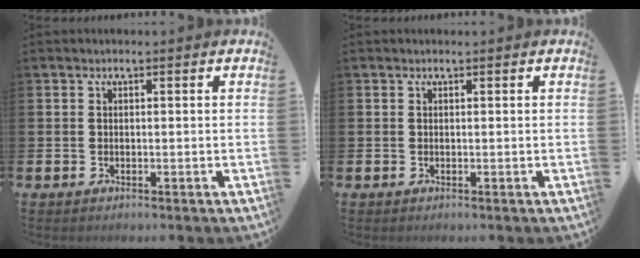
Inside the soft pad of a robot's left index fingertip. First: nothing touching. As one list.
[{"total": 0.0}]